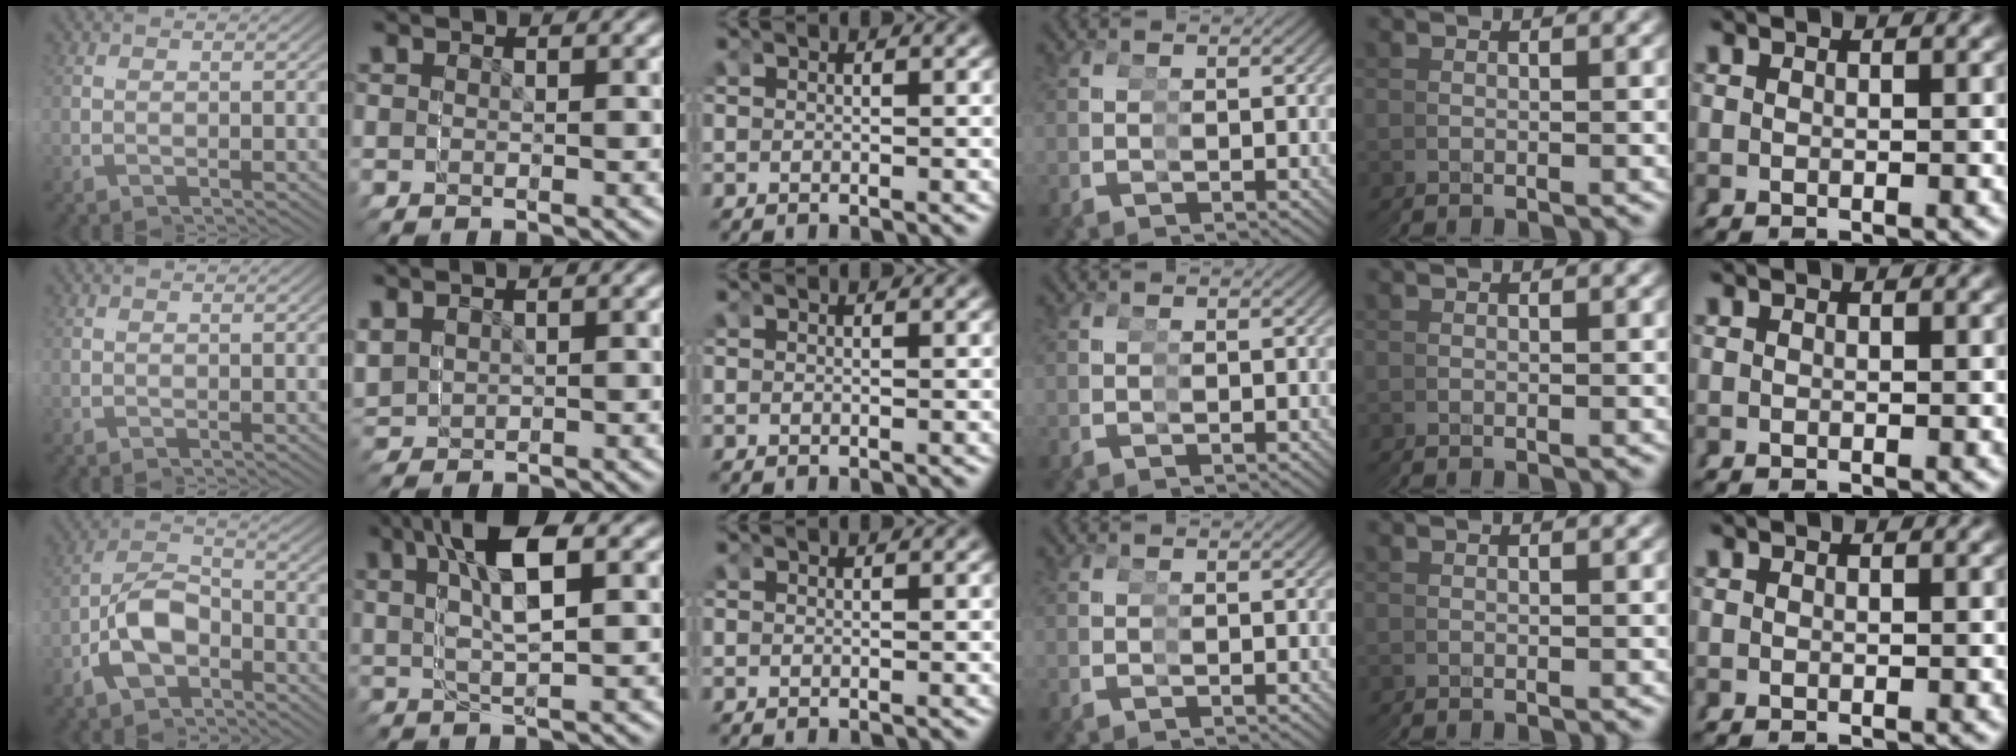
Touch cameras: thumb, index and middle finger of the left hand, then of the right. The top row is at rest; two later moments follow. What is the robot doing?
{"motion": "grasp_and_lifting", "object": "markers"}